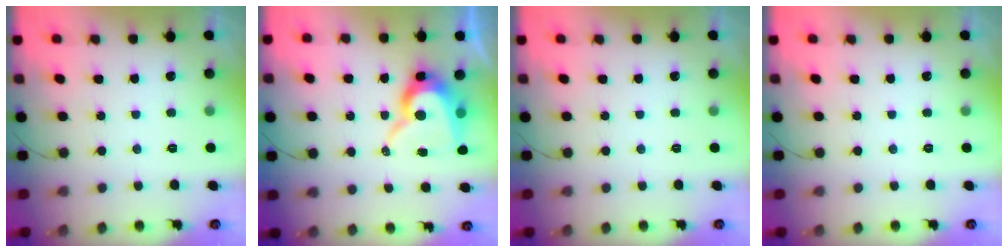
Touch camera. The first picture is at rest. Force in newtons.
{"total": 12.7, "press": 12.7, "slide": 1.0}
{"total": 0.0}
{"total": 0.0}